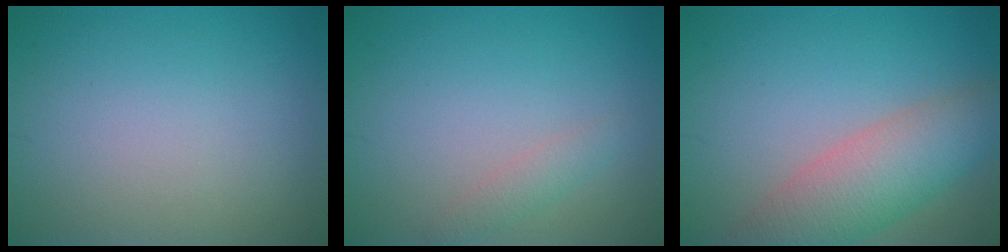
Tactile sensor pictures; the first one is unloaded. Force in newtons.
{"total": 1.4, "press": 1.4, "slide": 0.0}
{"total": 6.6, "press": 6.6, "slide": 0.3}